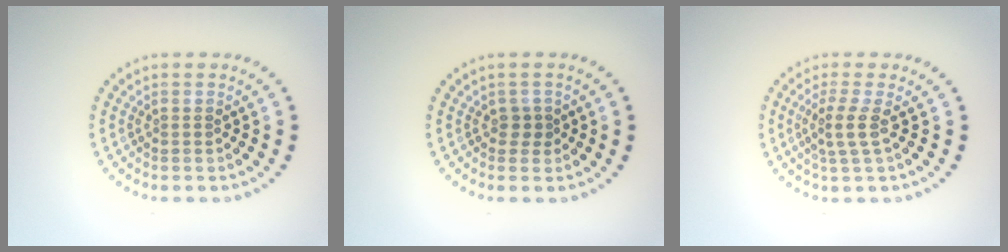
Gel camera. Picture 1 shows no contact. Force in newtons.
{"total": 1.1, "press": 0.9, "slide": 0.7}
{"total": 2.1, "press": 1.6, "slide": 1.4}